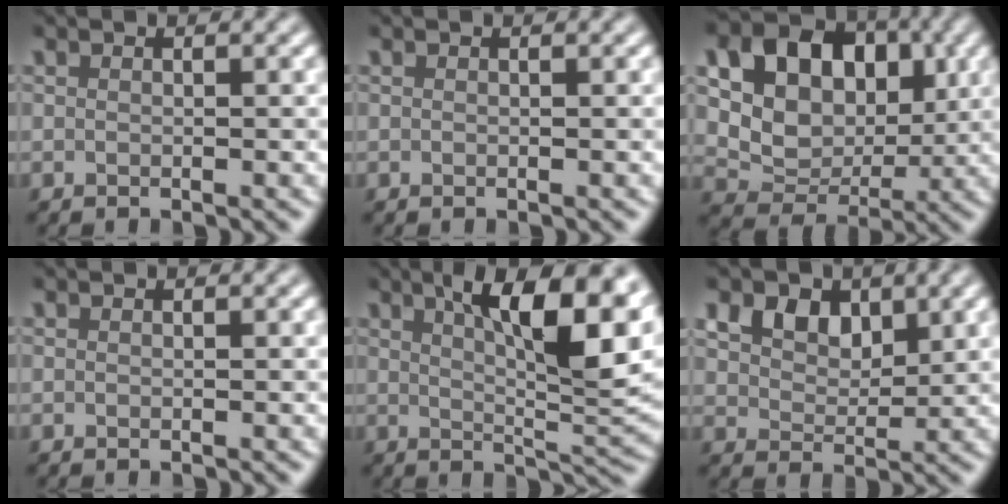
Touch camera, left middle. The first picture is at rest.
{"total": 0.0}
{"total": 12.6, "force": [3.7, 9.9, 6.9], "torque": [-0.132, 0.037, 0.059]}
{"total": 0.0}
{"total": 11.4, "force": [4.4, 3.2, 10.1], "torque": [-0.131, 0.008, 0.067]}
{"total": 5.5, "force": [3.2, 3.7, 2.6], "torque": [-0.069, 0.004, 0.055]}